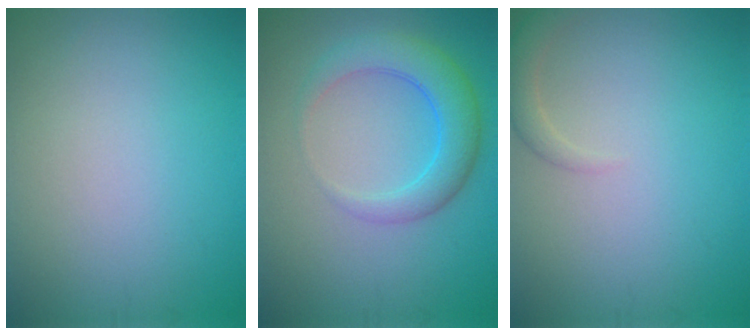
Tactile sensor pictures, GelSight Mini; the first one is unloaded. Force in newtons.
{"total": 4.4, "press": 4.3, "slide": 0.3}
{"total": 1.6, "press": 1.6, "slide": 0.0}